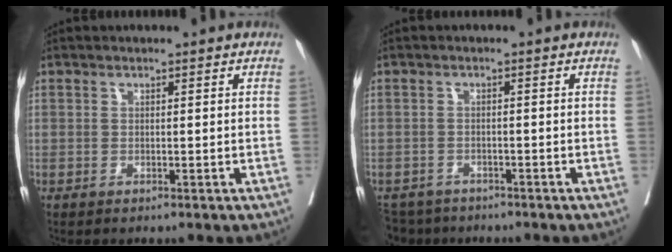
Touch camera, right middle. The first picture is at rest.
{"total": 4.8, "force": [-4.3, 2.2, 0.0], "torque": [0.006, -0.007, -0.070]}